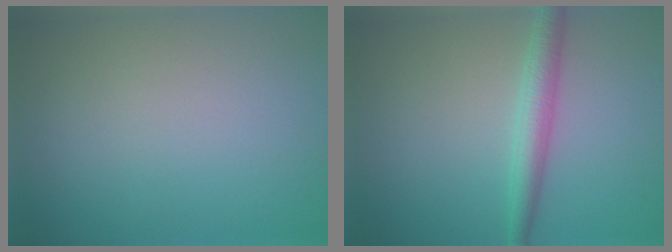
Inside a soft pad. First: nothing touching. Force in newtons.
{"total": 2.9, "press": 2.9, "slide": 0.1}